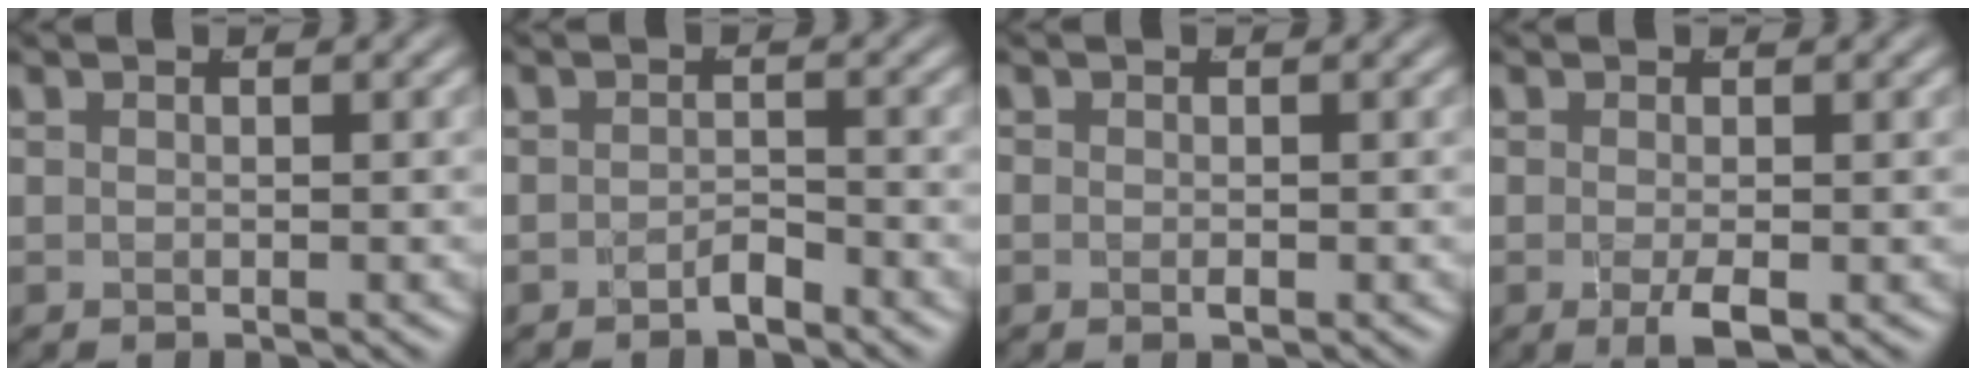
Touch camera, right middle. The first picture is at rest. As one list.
[{"total": 1.6, "force": [-1.5, 0.1, 0.6], "torque": [-0.005, -0.002, -0.027]}, {"total": 1.1, "force": [-0.4, 0.9, 0.7], "torque": [-0.019, -0.006, -0.005]}, {"total": 2.2, "force": [-1.0, 0.3, 2.0], "torque": [-0.035, -0.011, -0.013]}]